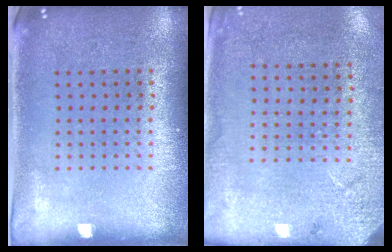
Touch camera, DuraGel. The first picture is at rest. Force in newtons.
{"total": 2.6, "press": 2.4, "slide": 1.1}